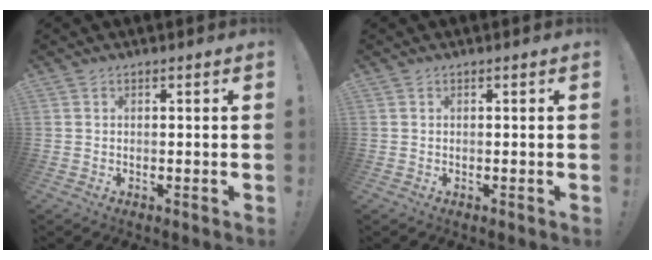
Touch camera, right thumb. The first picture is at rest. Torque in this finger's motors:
{"motor_torque": [0.00, 0.00, 0.01, -0.01, 0.00]}